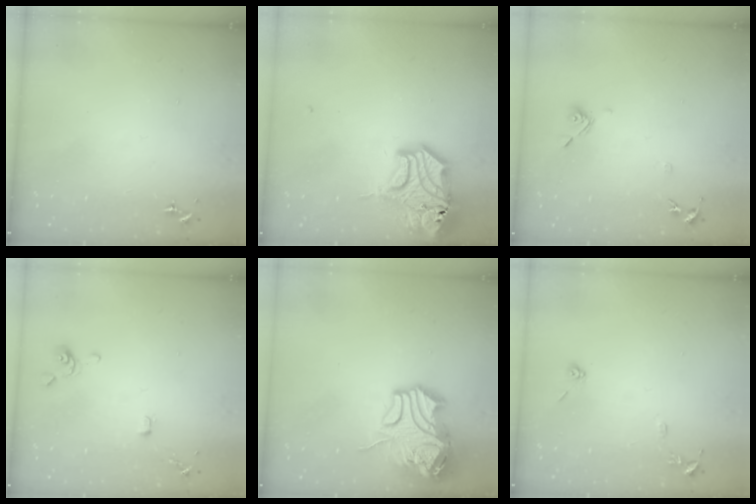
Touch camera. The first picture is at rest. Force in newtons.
{"total": 18.5, "press": 18.3, "slide": 2.6}
{"total": 7.5, "press": 7.3, "slide": 1.6}
{"total": 4.0, "press": 4.0, "slide": 0.8}
{"total": 13.9, "press": 13.8, "slide": 2.1}
{"total": 7.2, "press": 7.2, "slide": 0.8}